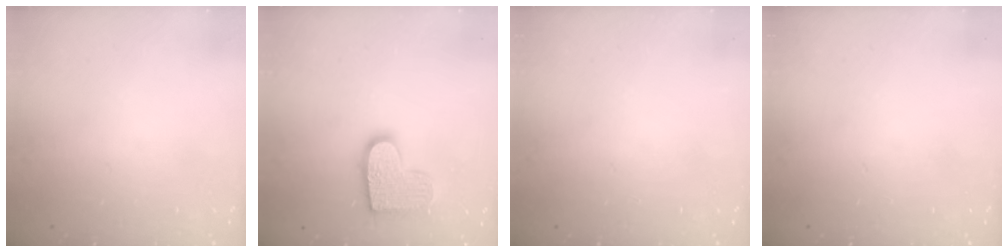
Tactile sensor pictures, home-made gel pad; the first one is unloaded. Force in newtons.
{"total": 12.1, "press": 12.0, "slide": 0.6}
{"total": 0.0}
{"total": 0.0}